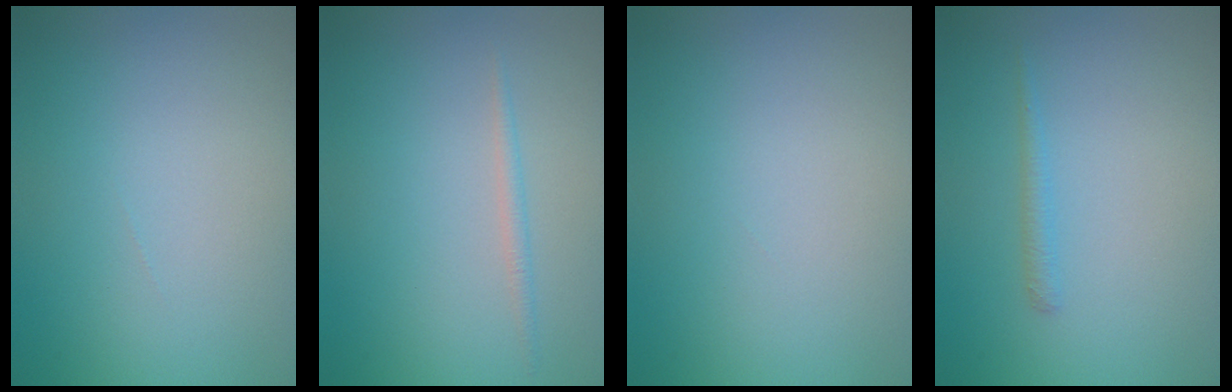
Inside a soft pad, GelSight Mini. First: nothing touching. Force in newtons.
{"total": 0.9, "press": 0.9, "slide": 0.0}
{"total": 0.0}
{"total": 0.9, "press": 0.9, "slide": 0.1}